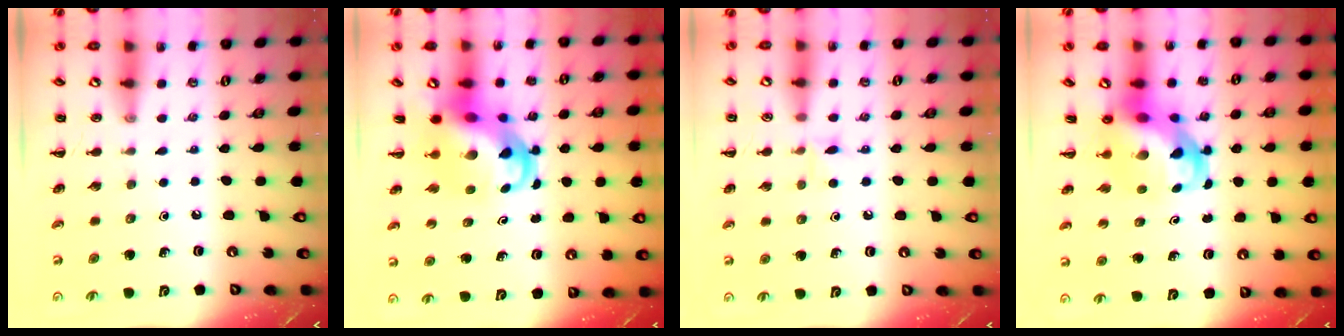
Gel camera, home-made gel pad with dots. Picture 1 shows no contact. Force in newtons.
{"total": 7.7, "press": 7.4, "slide": 2.2}
{"total": 3.7, "press": 3.5, "slide": 1.2}
{"total": 6.5, "press": 6.2, "slide": 1.8}